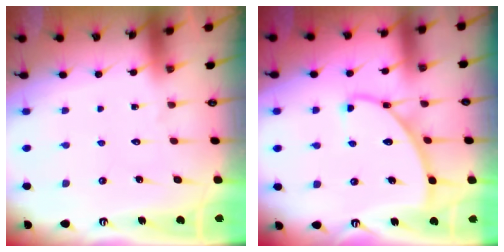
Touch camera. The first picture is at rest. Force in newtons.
{"total": 8.0, "press": 8.0, "slide": 0.6}